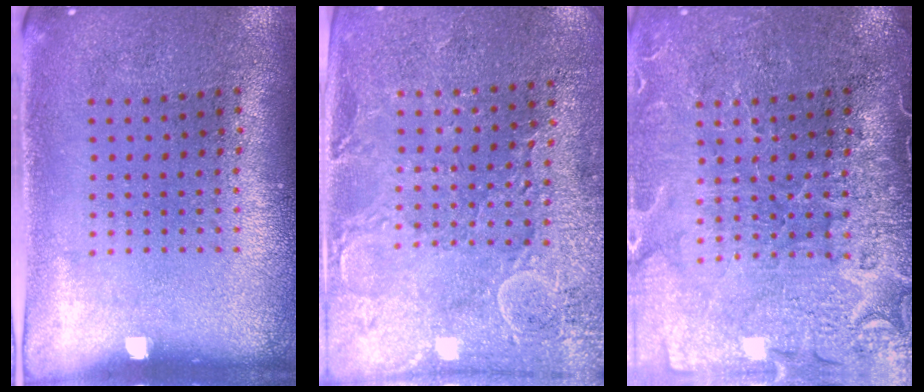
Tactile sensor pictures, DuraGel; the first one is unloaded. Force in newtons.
{"total": 2.9, "press": 2.8, "slide": 0.4}
{"total": 3.9, "press": 3.6, "slide": 1.5}